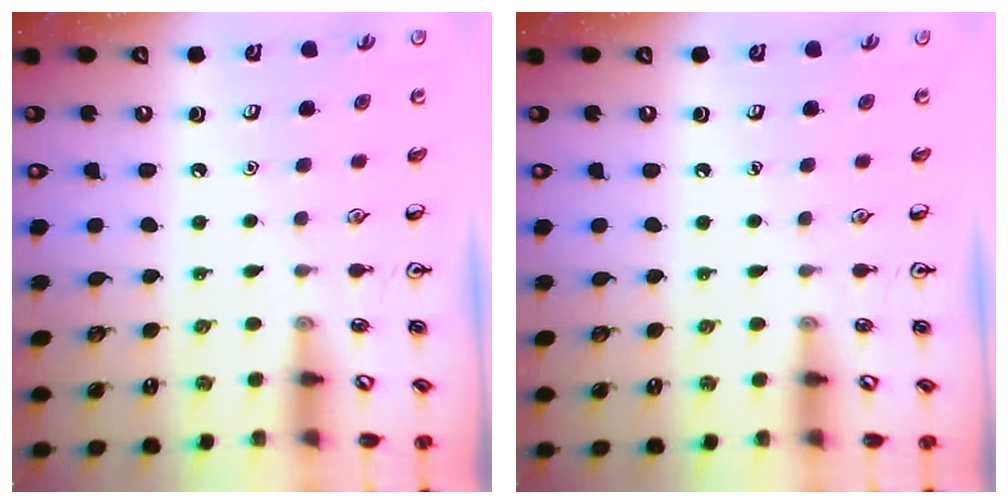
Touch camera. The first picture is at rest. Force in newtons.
{"total": 0.0}